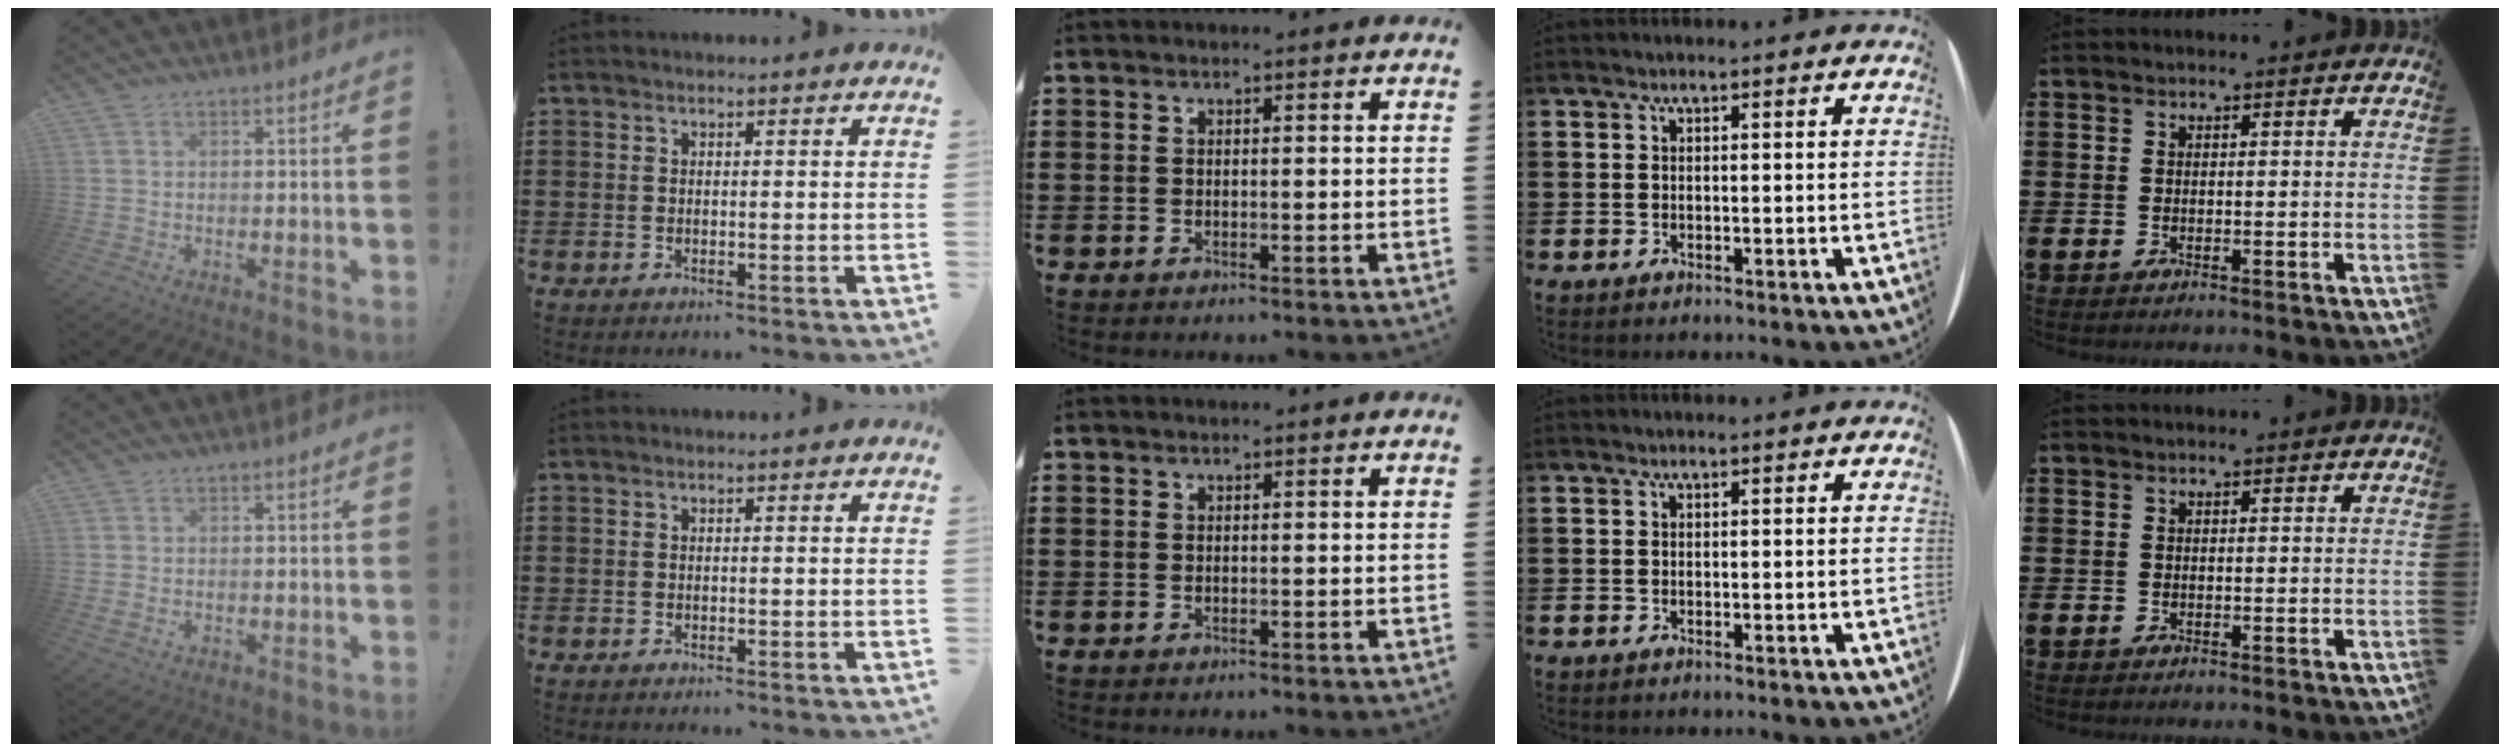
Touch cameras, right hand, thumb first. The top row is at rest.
{"thumb": {"total": 1.1, "force": [-0.5, 0.7, 0.7], "torque": [-0.010, 0.001, -0.008]}}